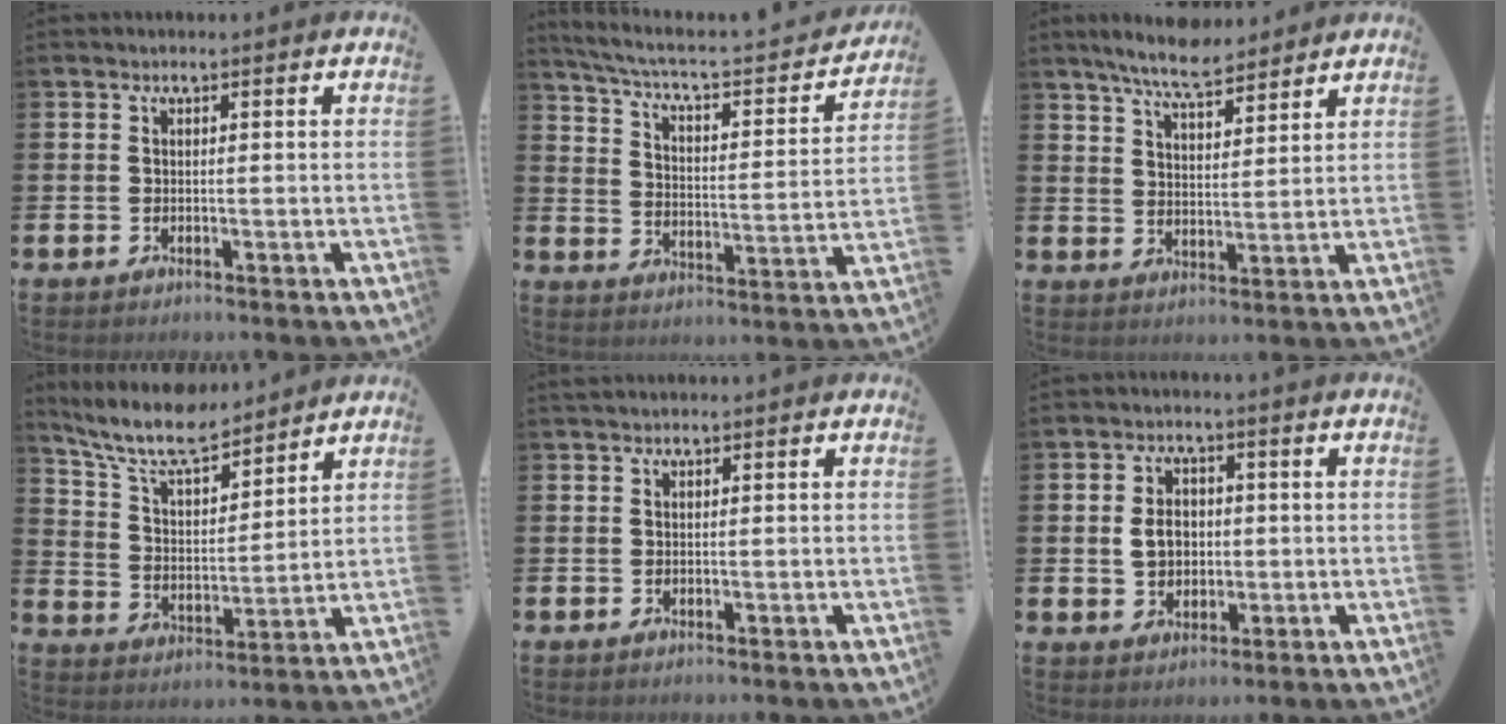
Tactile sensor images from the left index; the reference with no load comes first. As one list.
[{"total": 5.5, "force": [4.8, 1.3, 2.4], "torque": [-0.071, -0.040, 0.072]}, {"total": 7.1, "force": [6.6, 1.1, 2.3], "torque": [-0.061, -0.024, 0.120]}, {"total": 8.8, "force": [7.9, 1.9, 3.4], "torque": [-0.095, -0.045, 0.141]}, {"total": 0.8, "force": [0.8, 0.2, 0.1], "torque": [0.006, -0.001, 0.012]}, {"total": 4.2, "force": [0.3, 3.4, 2.5], "torque": [-0.034, 0.005, -0.004]}]